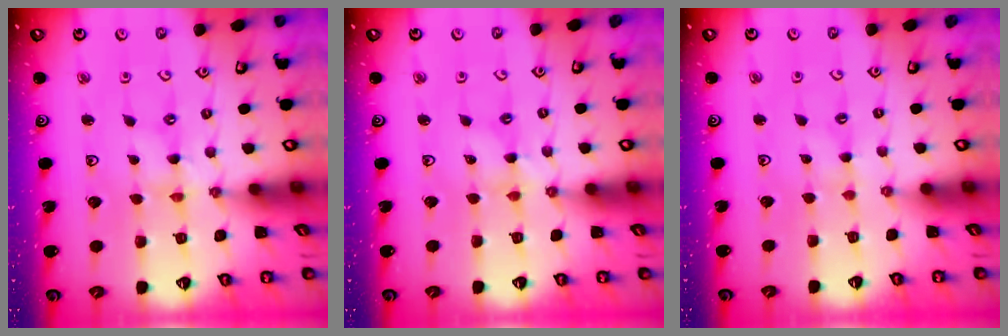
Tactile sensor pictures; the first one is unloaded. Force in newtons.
{"total": 2.6, "press": 2.6, "slide": 0.3}
{"total": 0.0}